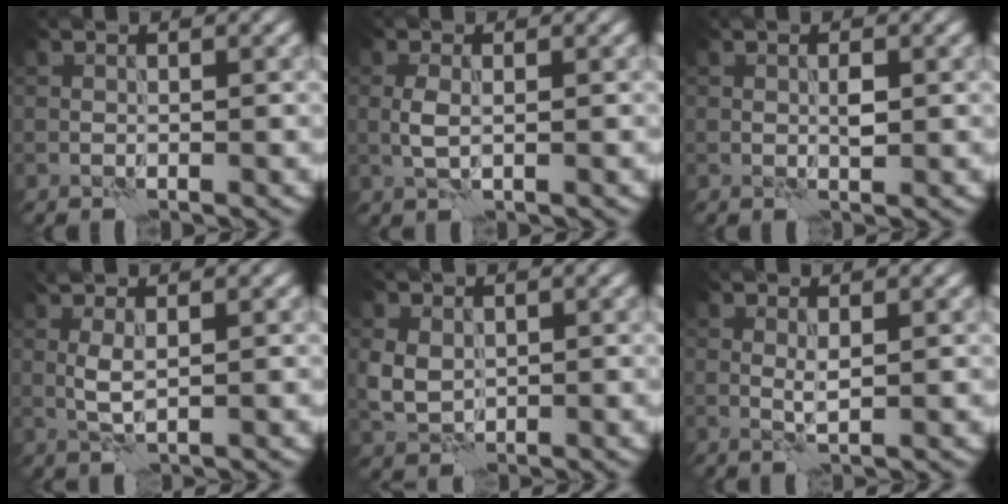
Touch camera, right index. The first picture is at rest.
{"total": 1.4, "force": [0.2, 0.6, 1.3], "torque": [-0.032, 0.000, 0.000]}
{"total": 0.9, "force": [0.4, 0.4, 0.7], "torque": [-0.015, -0.001, 0.006]}
{"total": 2.0, "force": [0.7, 0.5, 1.8], "torque": [-0.046, 0.003, 0.015]}
{"total": 3.1, "force": [0.5, 2.5, 1.7], "torque": [-0.043, -0.003, 0.009]}
{"total": 1.1, "force": [0.6, 0.2, 0.9], "torque": [-0.019, -0.001, 0.008]}